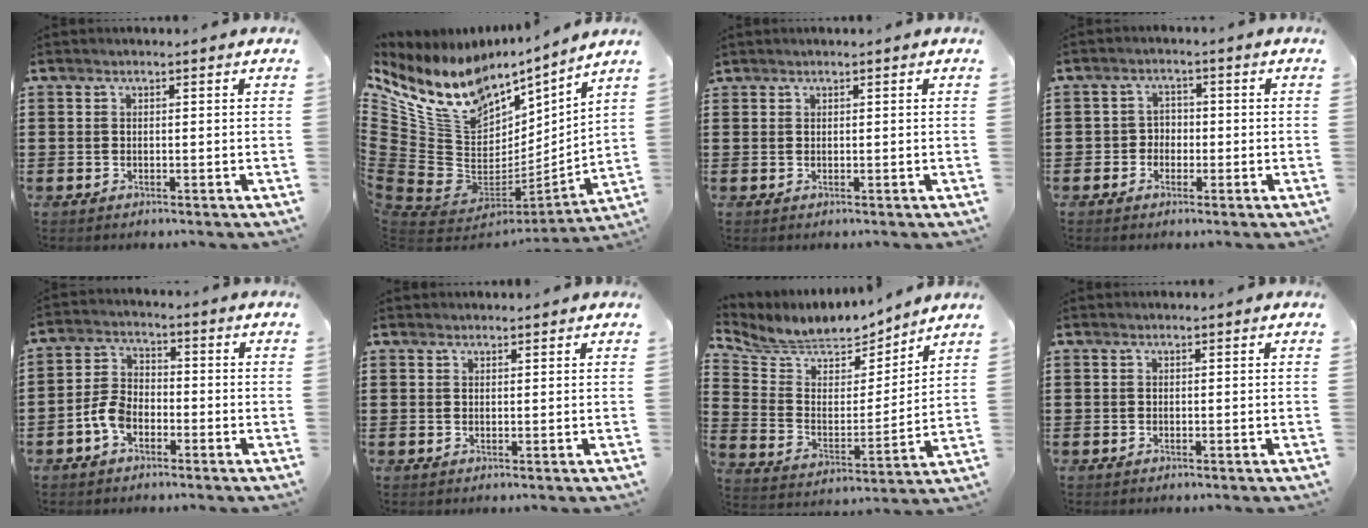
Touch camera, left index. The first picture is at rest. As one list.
[{"total": 14.4, "force": [8.5, 9.2, 7.1], "torque": [-0.196, -0.074, 0.146]}, {"total": 0.5, "force": [0.5, 0.2, 0.0], "torque": [-0.002, 0.001, 0.010]}, {"total": 2.5, "force": [-1.0, 2.2, 0.5], "torque": [-0.020, 0.008, -0.026]}, {"total": 5.0, "force": [-2.5, 3.0, 3.1], "torque": [-0.082, 0.005, -0.053]}, {"total": 0.9, "force": [0.9, 0.3, 0.1], "torque": [-0.003, 0.002, 0.017]}, {"total": 6.5, "force": [6.1, 2.1, 0.7], "torque": [-0.053, -0.047, 0.103]}, {"total": 0.0}]